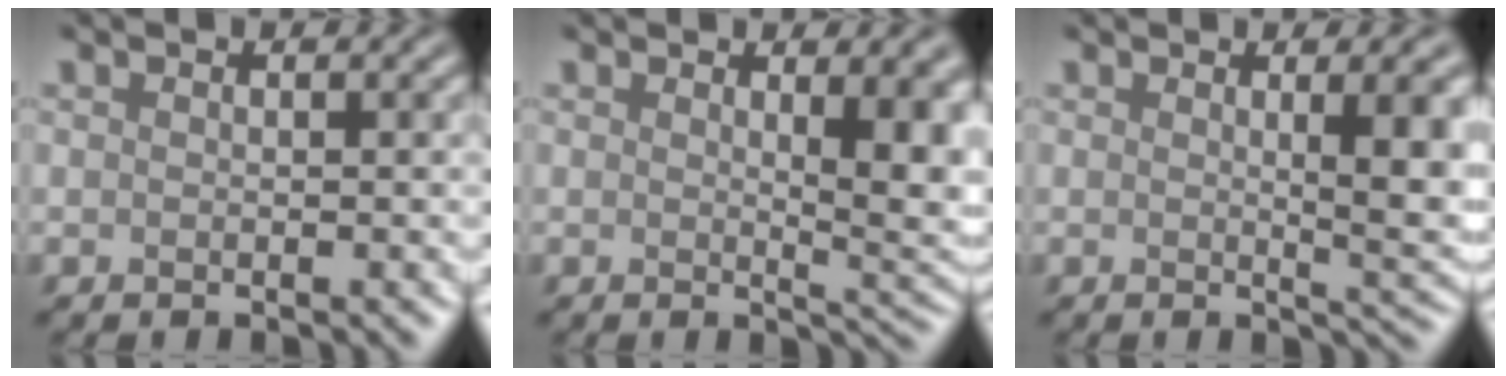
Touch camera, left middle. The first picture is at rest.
{"total": 5.6, "force": [1.3, 1.7, 5.2], "torque": [-0.054, -0.008, 0.024]}
{"total": 5.4, "force": [0.8, 1.3, 5.2], "torque": [-0.057, -0.001, 0.013]}